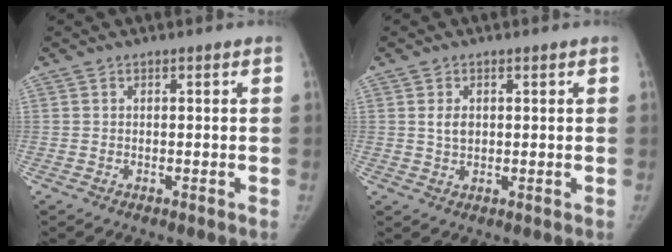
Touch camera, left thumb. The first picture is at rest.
{"total": 2.5, "force": [0.5, 1.7, 1.7], "torque": [-0.024, -0.002, 0.011]}